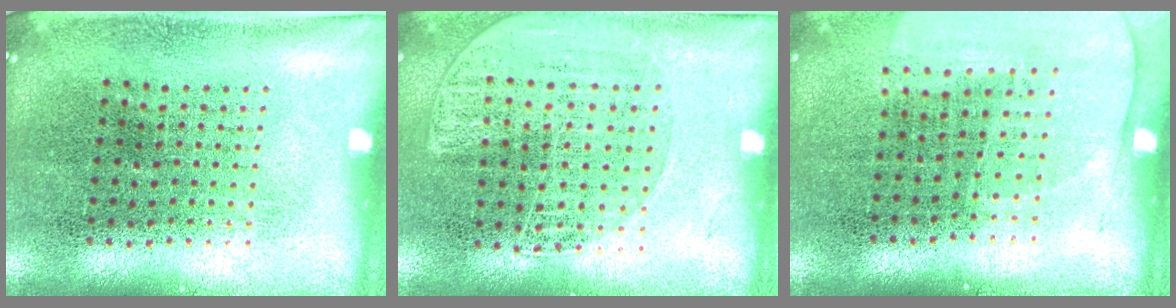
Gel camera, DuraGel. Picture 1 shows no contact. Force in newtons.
{"total": 1.3, "press": 1.3, "slide": 0.1}
{"total": 1.4, "press": 1.3, "slide": 0.5}